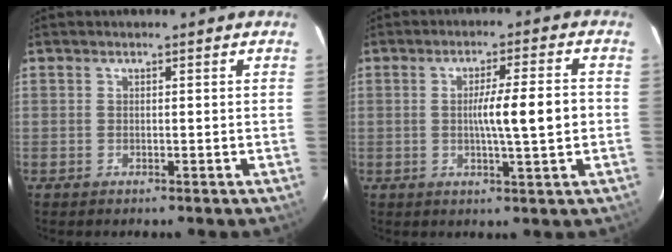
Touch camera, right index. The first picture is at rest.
{"total": 7.5, "force": [-0.4, -0.1, 7.4], "torque": [-0.117, 0.004, -0.006]}